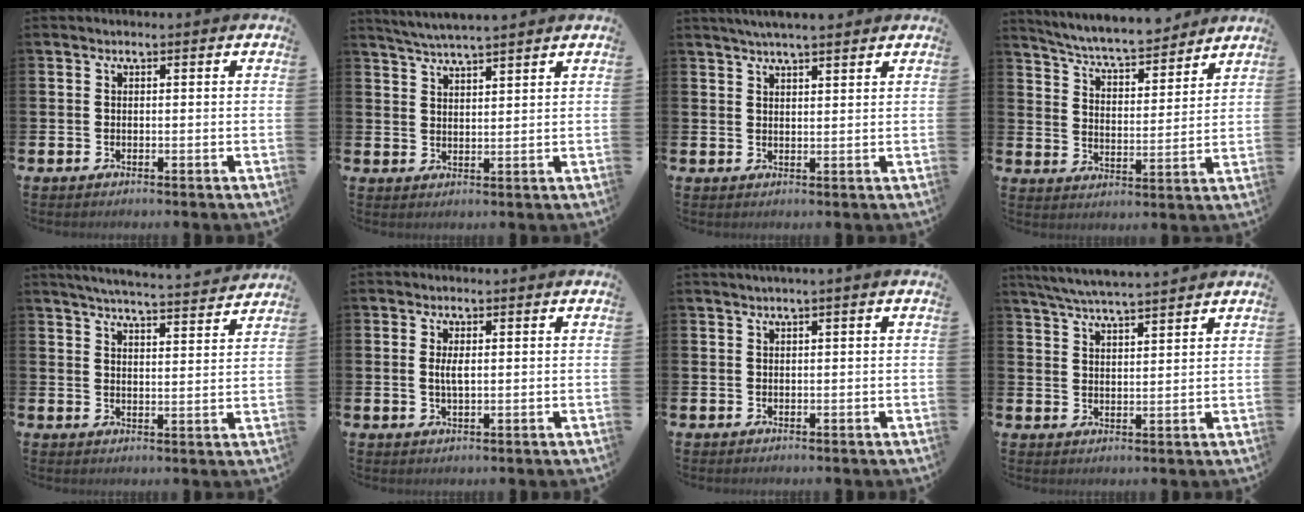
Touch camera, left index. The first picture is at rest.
{"total": 4.1, "force": [4.0, -0.2, 0.8], "torque": [-0.028, -0.016, 0.073]}
{"total": 3.8, "force": [3.6, 0.1, 1.2], "torque": [-0.027, -0.010, 0.065]}
{"total": 6.5, "force": [6.3, 0.5, 1.6], "torque": [-0.057, -0.045, 0.108]}
{"total": 5.4, "force": [5.3, -0.2, 1.0], "torque": [-0.032, -0.038, 0.093]}
{"total": 2.3, "force": [0.4, 0.8, 2.1], "torque": [-0.038, 0.003, 0.003]}
{"total": 0.8, "force": [0.4, -0.2, 0.7], "torque": [-0.013, 0.001, 0.008]}
{"total": 5.5, "force": [5.3, -0.1, 1.3], "torque": [-0.042, -0.022, 0.096]}